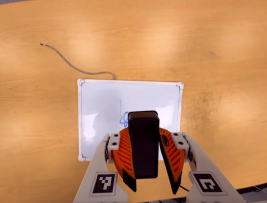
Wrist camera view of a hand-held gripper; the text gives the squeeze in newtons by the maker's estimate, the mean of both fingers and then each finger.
{"total": 8.2, "left": 8.3, "right": 8.2}